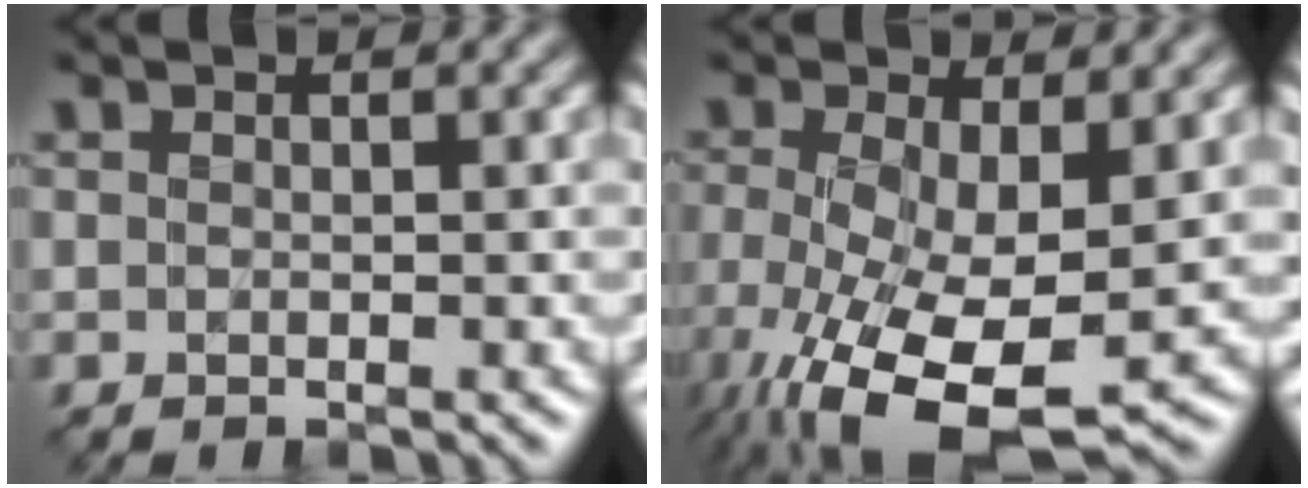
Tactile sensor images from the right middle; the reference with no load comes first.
{"total": 11.5, "force": [-3.5, 4.9, 9.8], "torque": [-0.195, -0.036, -0.050]}